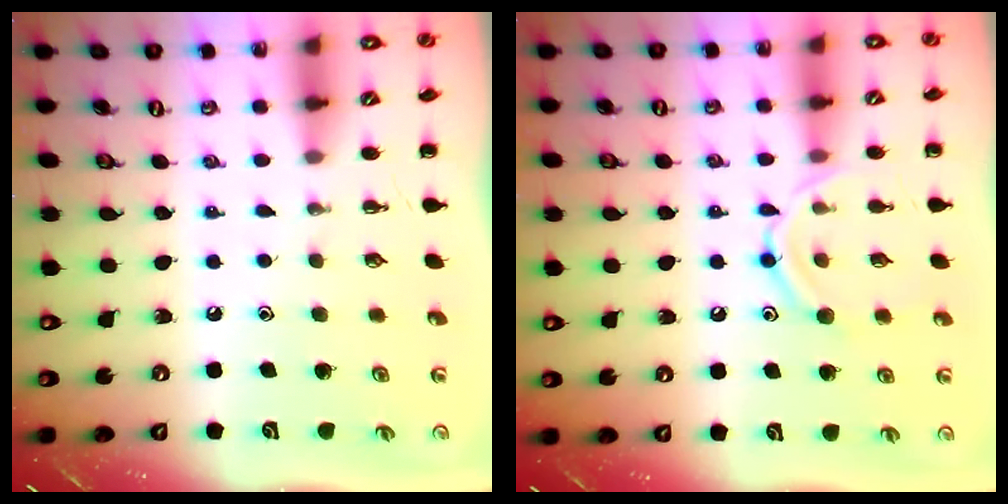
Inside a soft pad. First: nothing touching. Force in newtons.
{"total": 12.4, "press": 12.4, "slide": 1.2}